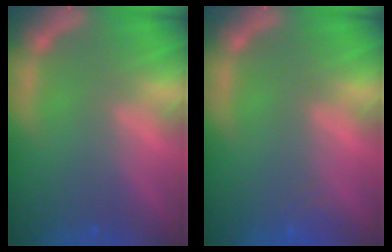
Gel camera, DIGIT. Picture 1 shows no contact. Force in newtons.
{"total": 1.4}